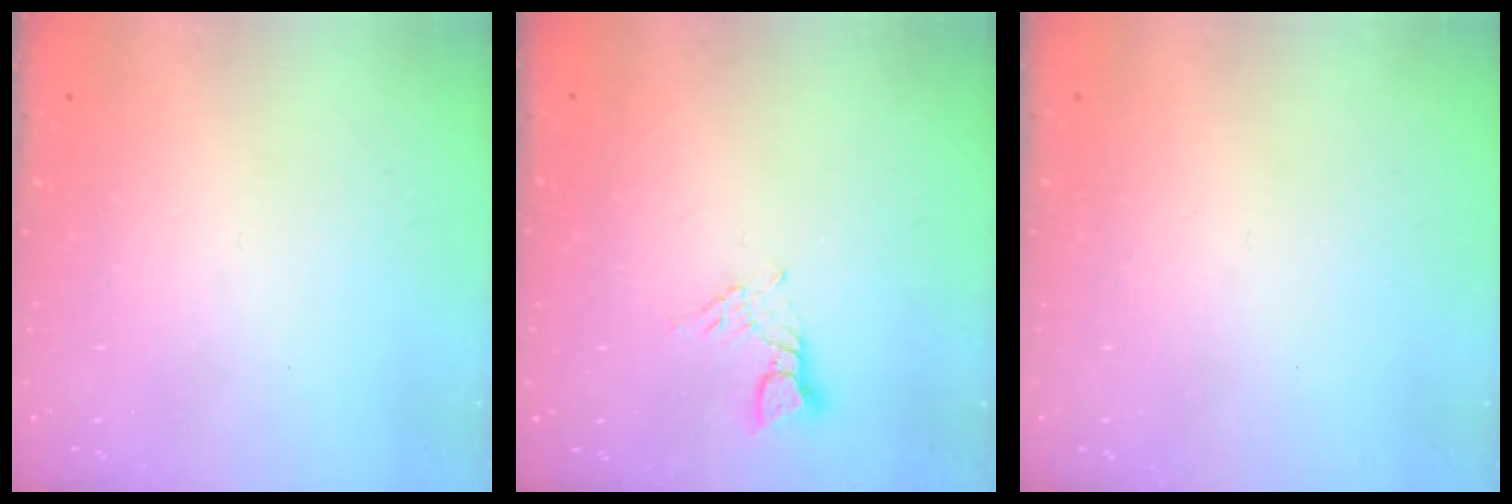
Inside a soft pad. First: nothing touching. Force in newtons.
{"total": 2.6, "press": 2.6, "slide": 0.3}
{"total": 0.0}